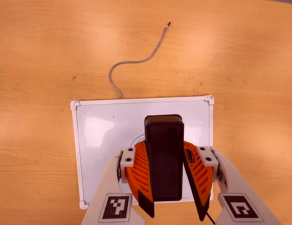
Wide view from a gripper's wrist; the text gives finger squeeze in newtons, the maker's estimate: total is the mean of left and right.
{"total": 8.7, "left": 8.9, "right": 8.5}